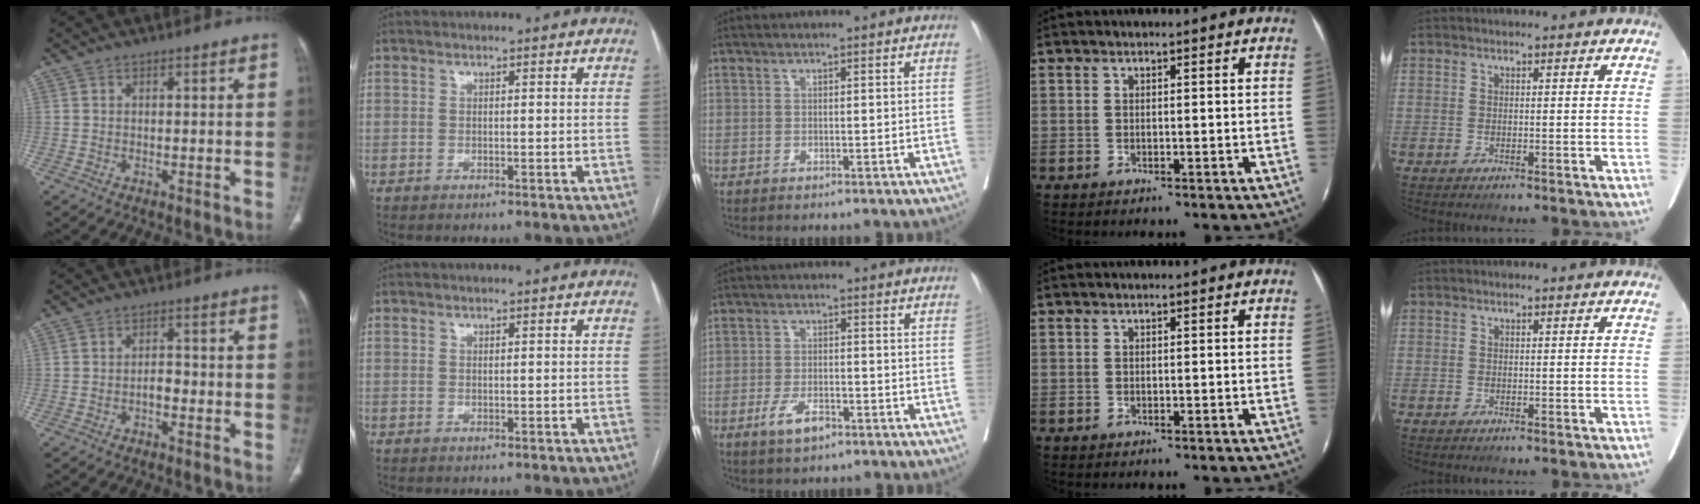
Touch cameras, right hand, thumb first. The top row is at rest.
{"thumb": {"total": 2.2, "force": [-1.0, 1.3, 1.6], "torque": [-0.018, 0.013, -0.018]}, "middle": {"total": 4.3, "force": [-2.5, 1.5, 3.1], "torque": [-0.063, -0.002, -0.043]}}